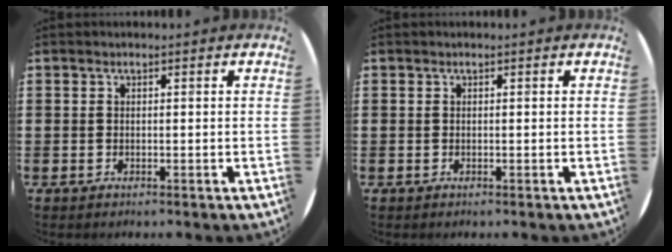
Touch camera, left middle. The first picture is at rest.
{"total": 0.0}